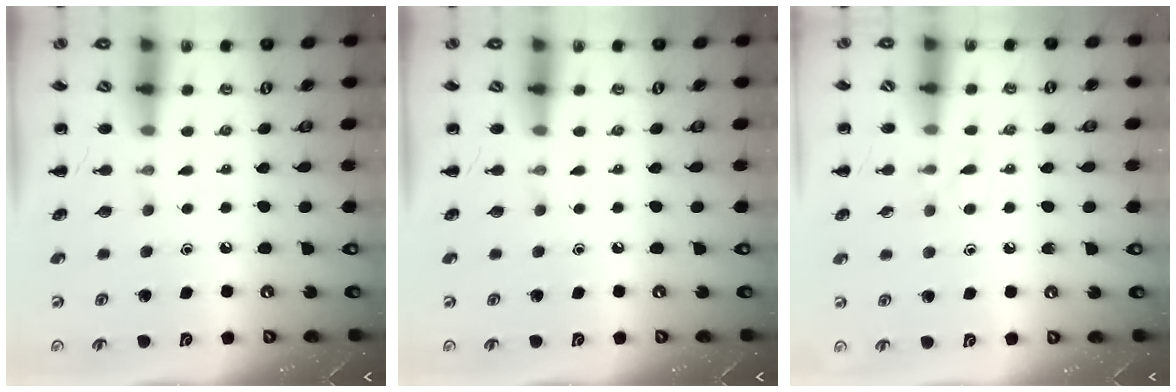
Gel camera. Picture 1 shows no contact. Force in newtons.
{"total": 0.0}
{"total": 5.2, "press": 4.7, "slide": 2.2}